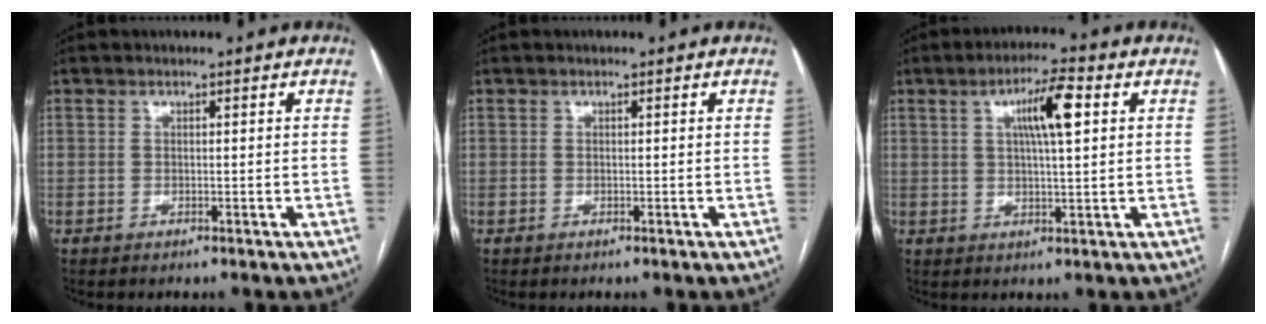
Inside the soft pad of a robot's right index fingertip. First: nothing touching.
{"total": 0.0}
{"total": 7.2, "force": [2.3, 0.8, 6.8], "torque": [-0.121, 0.011, 0.037]}